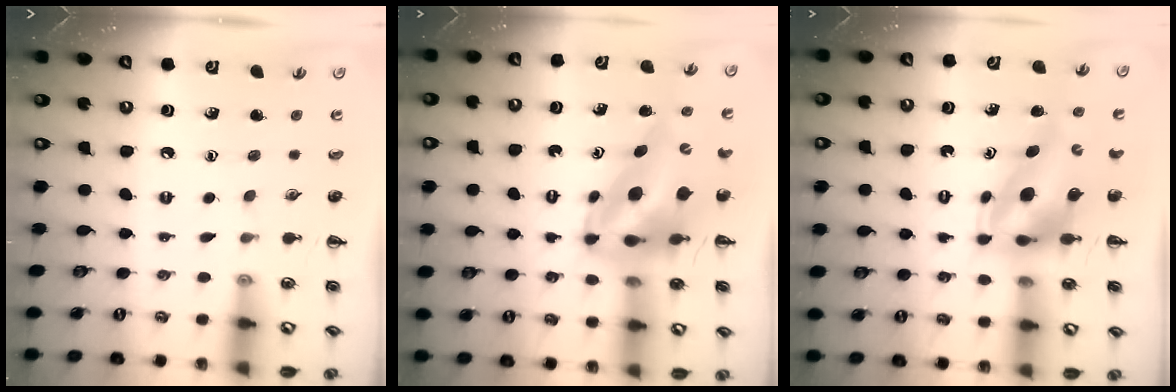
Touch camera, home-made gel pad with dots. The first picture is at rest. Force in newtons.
{"total": 10.7, "press": 10.2, "slide": 3.1}
{"total": 6.6, "press": 6.3, "slide": 1.9}